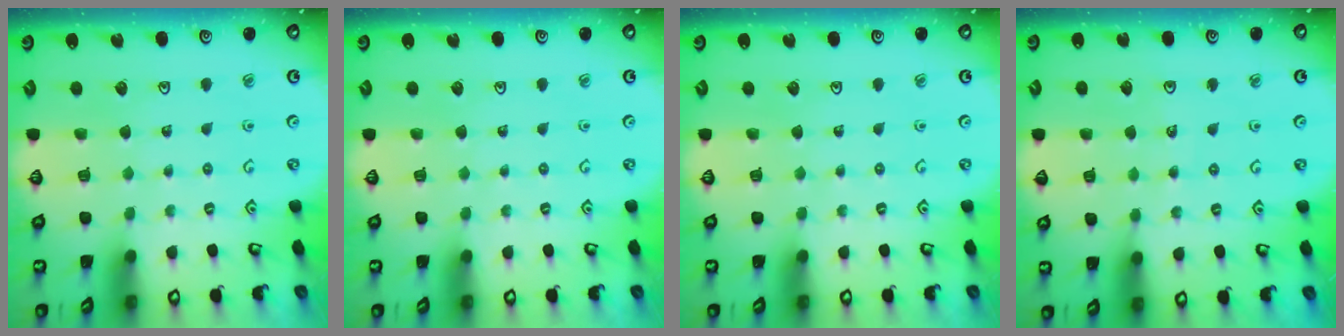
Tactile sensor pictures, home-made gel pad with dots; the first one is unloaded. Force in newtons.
{"total": 0.0}
{"total": 0.0}
{"total": 4.4, "press": 4.0, "slide": 1.6}